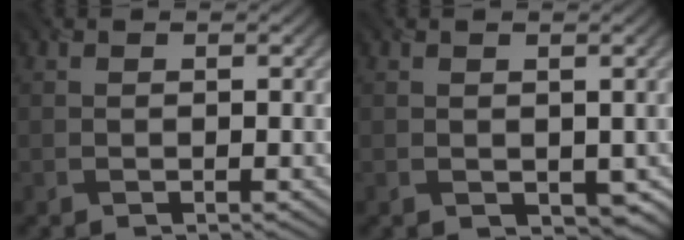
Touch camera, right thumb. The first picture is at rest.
{"total": 1.7, "force": [-0.1, 1.4, 0.8], "torque": [-0.020, -0.011, 0.000]}